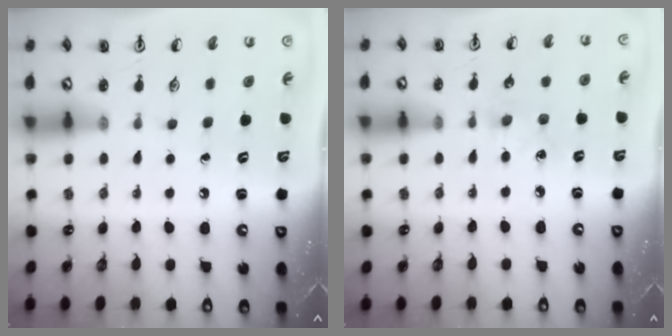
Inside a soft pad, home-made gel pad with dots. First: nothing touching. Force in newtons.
{"total": 4.1, "press": 4.0, "slide": 0.6}